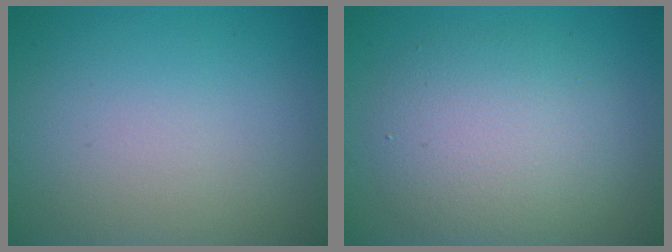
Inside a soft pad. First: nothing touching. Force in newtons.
{"total": 5.3, "press": 5.3, "slide": 0.0}